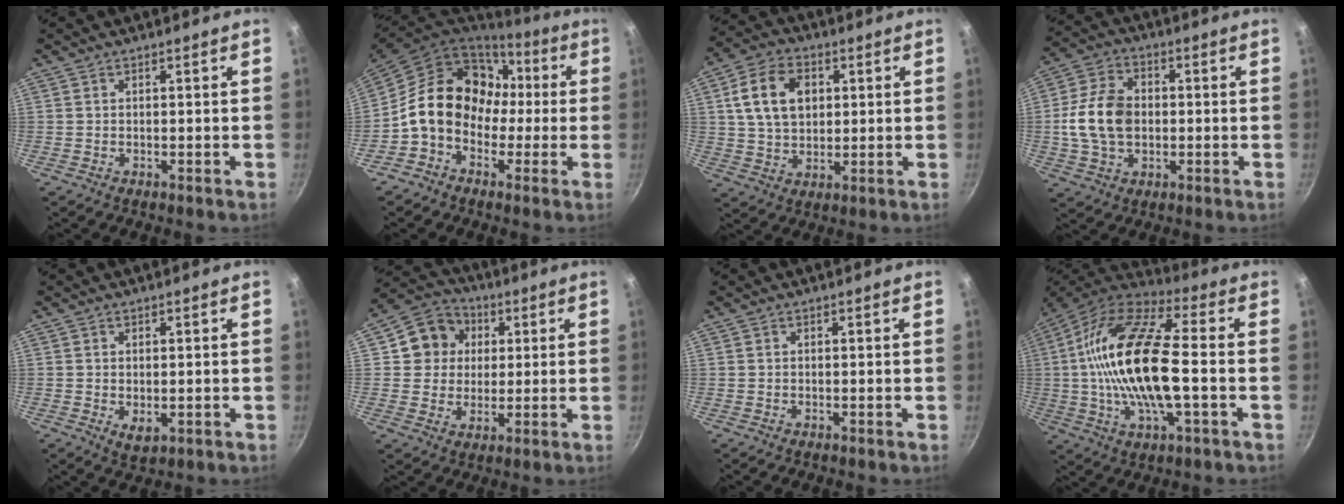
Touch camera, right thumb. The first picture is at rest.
{"total": 16.5, "force": [-0.2, 13.4, 9.7], "torque": [-0.128, 0.056, -0.016]}
{"total": 12.1, "force": [2.9, 8.5, 8.1], "torque": [-0.128, 0.004, 0.047]}
{"total": 12.4, "force": [-0.2, 8.8, 8.7], "torque": [-0.150, 0.019, -0.011]}
{"total": 3.1, "force": [-0.1, 1.9, 2.4], "torque": [-0.037, -0.011, 0.002]}
{"total": 10.7, "force": [2.8, 9.5, 3.9], "torque": [-0.035, 0.007, 0.038]}
{"total": 0.0}
{"total": 22.9, "force": [-0.9, 8.8, 21.2], "torque": [-0.409, 0.027, -0.036]}